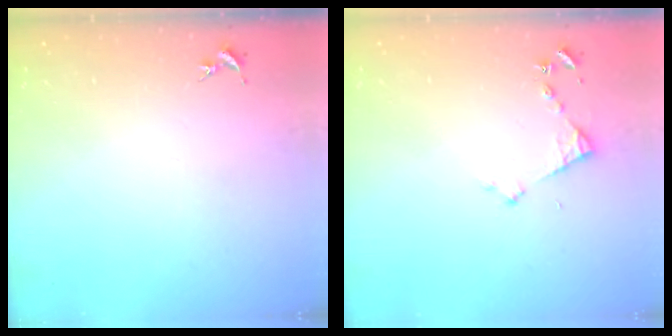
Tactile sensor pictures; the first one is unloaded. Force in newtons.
{"total": 3.2, "press": 3.2, "slide": 0.3}